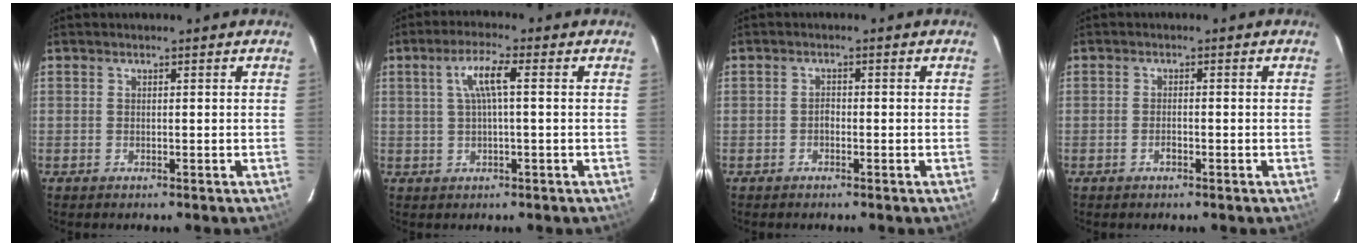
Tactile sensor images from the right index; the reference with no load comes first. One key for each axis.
{"total": 5.3, "fx": 0.9, "fy": 0.5, "fz": 5.1, "tx": -0.099, "ty": 0.008, "tz": 0.019}
{"total": 1.0, "fx": -0.6, "fy": 0.6, "fz": 0.4, "tx": -0.007, "ty": 0.005, "tz": -0.013}
{"total": 1.4, "fx": -0.8, "fy": 0.6, "fz": 1.1, "tx": -0.021, "ty": 0.002, "tz": -0.014}